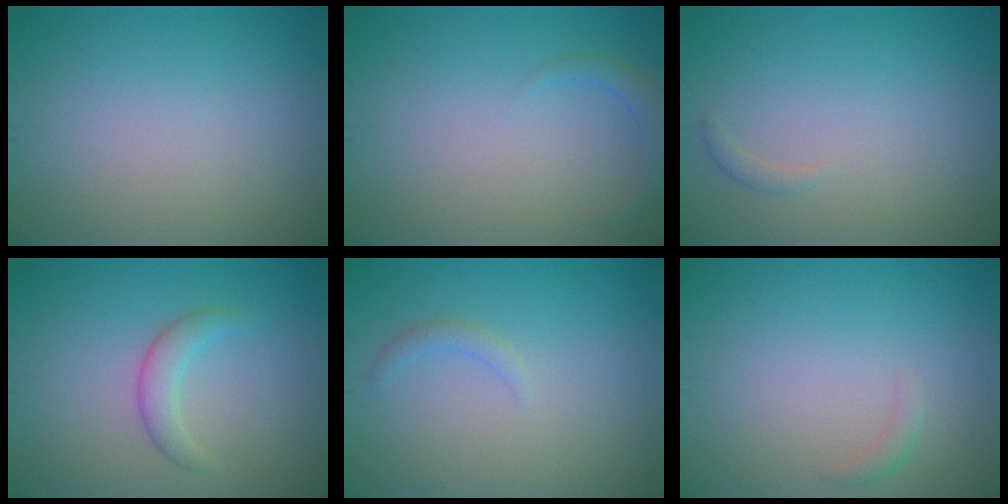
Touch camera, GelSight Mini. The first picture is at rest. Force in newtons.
{"total": 1.5, "press": 1.5, "slide": 0.1}
{"total": 0.6, "press": 0.6, "slide": 0.0}
{"total": 2.1, "press": 2.1, "slide": 0.2}
{"total": 1.0, "press": 1.0, "slide": 0.2}
{"total": 0.8, "press": 0.8, "slide": 0.0}